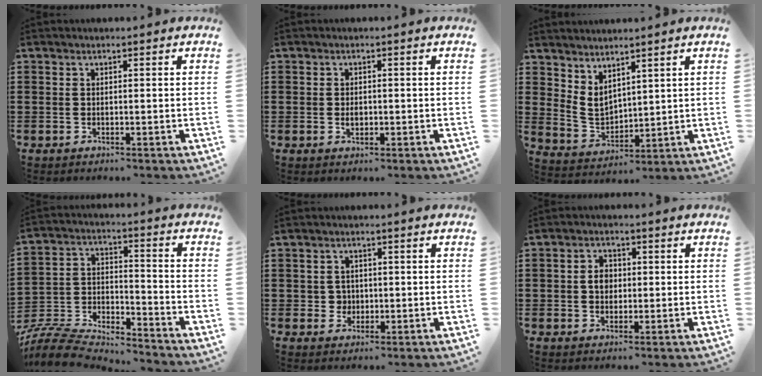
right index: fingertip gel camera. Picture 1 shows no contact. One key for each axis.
{"total": 1.5, "fx": -0.2, "fy": 0.9, "fz": 1.2, "tx": -0.023, "ty": 0.004, "tz": -0.005}
{"total": 4.3, "fx": 3.1, "fy": 2.4, "fz": 1.7, "tx": -0.047, "ty": -0.008, "tz": 0.061}
{"total": 7.7, "fx": -7.4, "fy": 1.6, "fz": 1.3, "tx": -0.045, "ty": -0.001, "tz": -0.153}
{"total": 2.6, "fx": -0.1, "fy": 2.4, "fz": 0.9, "tx": -0.025, "ty": 0.009, "tz": -0.005}
{"total": 3.1, "fx": 0.0, "fy": 2.4, "fz": 2.0, "tx": -0.043, "ty": 0.009, "tz": -0.002}